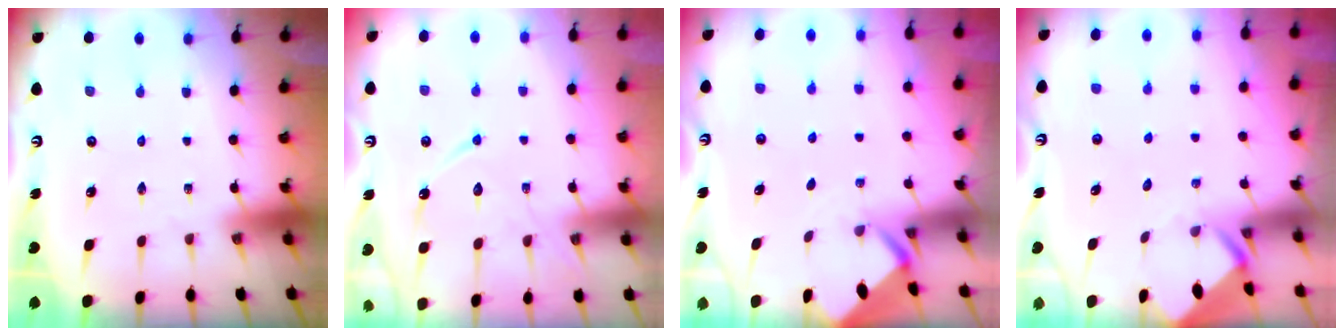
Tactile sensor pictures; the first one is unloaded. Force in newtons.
{"total": 12.1, "press": 12.1, "slide": 0.5}
{"total": 2.0, "press": 2.0, "slide": 0.2}
{"total": 3.4, "press": 3.4, "slide": 0.2}